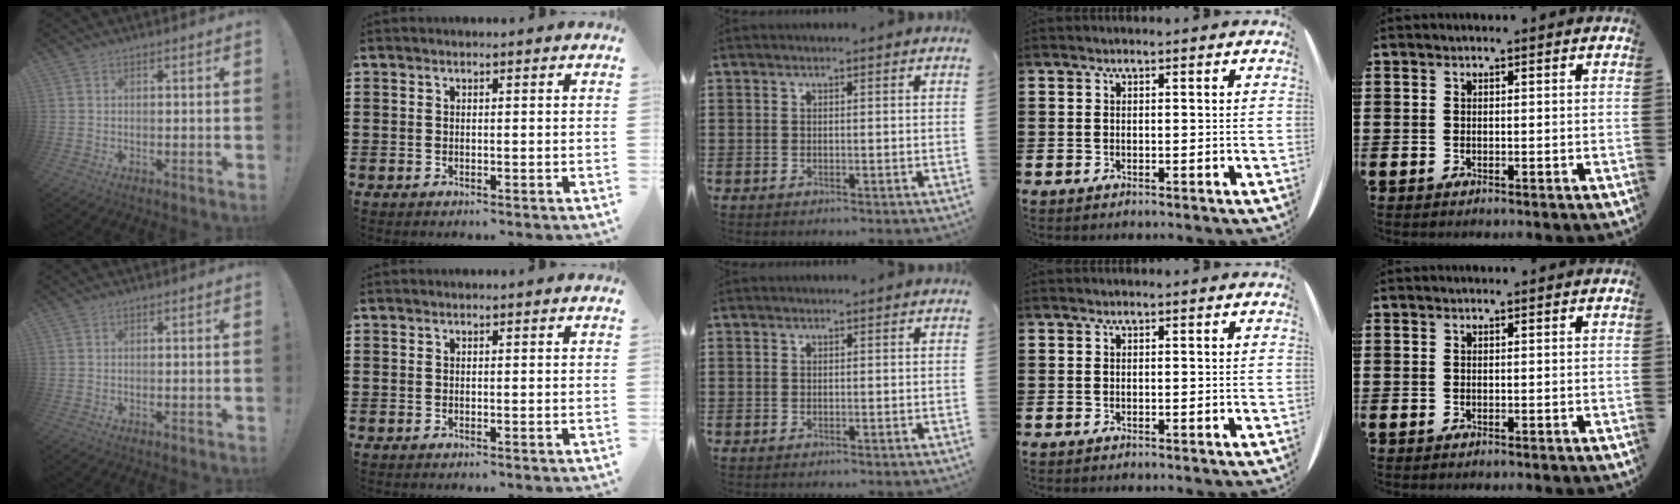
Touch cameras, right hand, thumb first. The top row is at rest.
{}